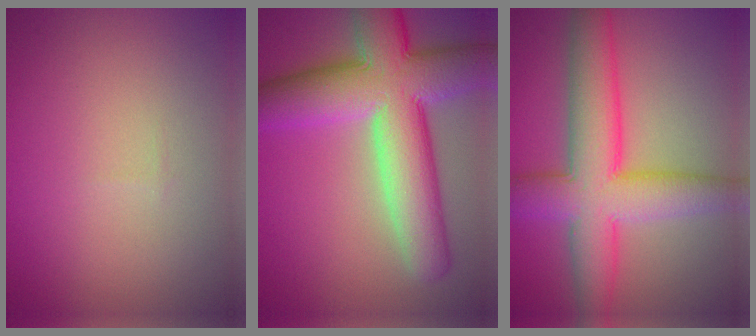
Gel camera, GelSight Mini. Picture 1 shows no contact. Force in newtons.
{"total": 12.2, "press": 12.2, "slide": 0.5}
{"total": 8.9, "press": 8.9, "slide": 0.1}